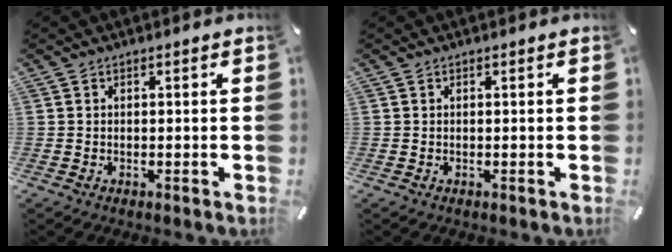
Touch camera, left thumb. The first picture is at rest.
{"total": 0.0}